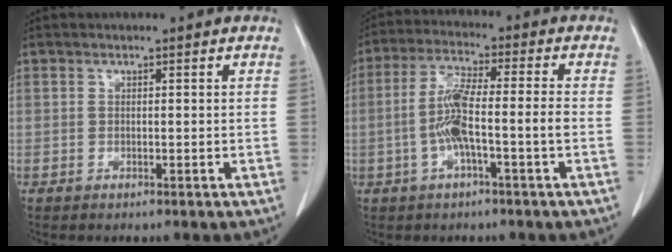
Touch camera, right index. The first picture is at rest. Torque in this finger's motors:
{"motor_torque": [1.45, -0.49, 0.75, 0.18]}